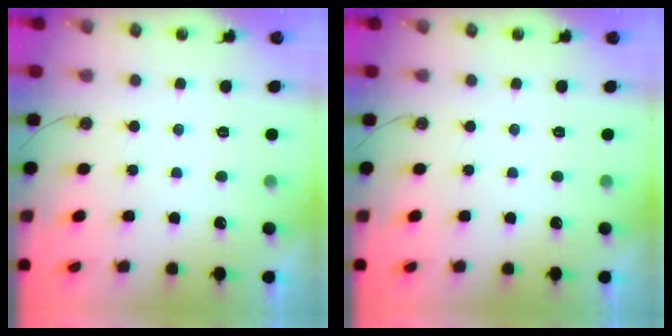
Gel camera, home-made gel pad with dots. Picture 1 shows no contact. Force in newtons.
{"total": 0.0}